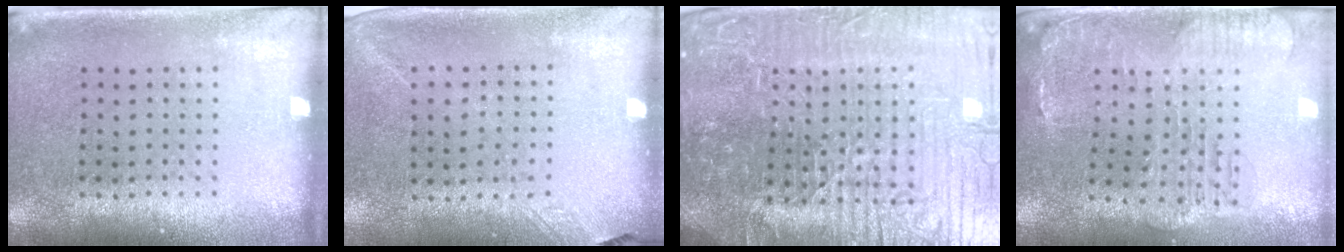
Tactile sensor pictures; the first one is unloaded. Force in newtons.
{"total": 1.2, "press": 0.9, "slide": 0.8}
{"total": 7.7, "press": 6.9, "slide": 3.4}
{"total": 1.5, "press": 1.4, "slide": 0.4}